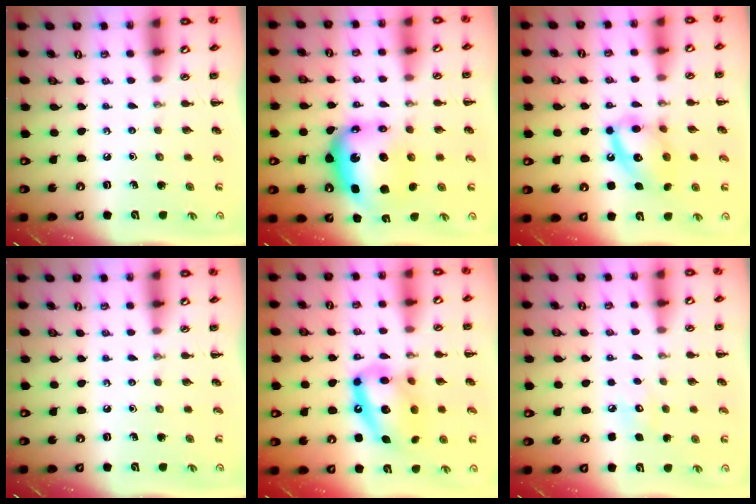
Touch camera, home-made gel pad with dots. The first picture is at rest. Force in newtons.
{"total": 9.2, "press": 8.8, "slide": 2.9}
{"total": 12.9, "press": 12.8, "slide": 1.5}
{"total": 0.0}
{"total": 15.8, "press": 15.3, "slide": 3.9}
{"total": 4.8, "press": 4.7, "slide": 1.3}